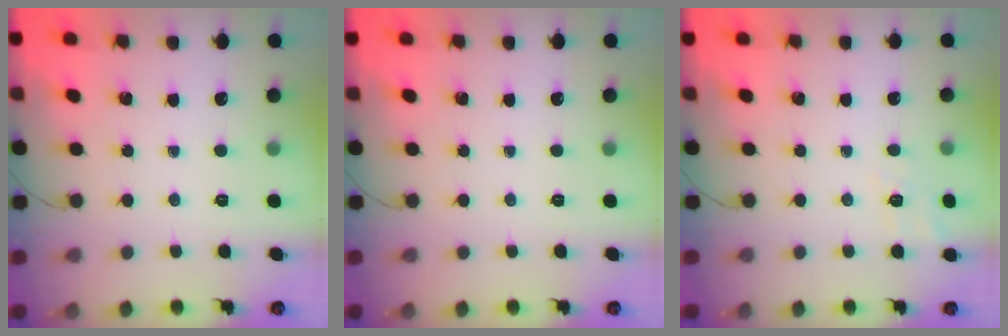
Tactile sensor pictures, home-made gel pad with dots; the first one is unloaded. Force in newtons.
{"total": 0.0}
{"total": 9.1, "press": 8.9, "slide": 1.9}